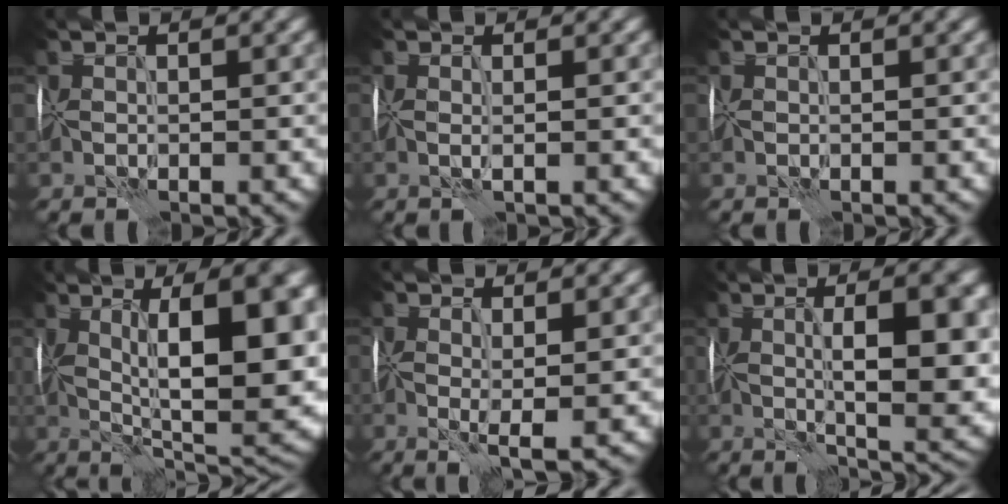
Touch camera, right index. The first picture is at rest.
{"total": 0.5, "force": [-0.2, -0.3, 0.4], "torque": [-0.005, -0.005, -0.006]}
{"total": 0.0}
{"total": 16.2, "force": [1.8, 5.9, 14.9], "torque": [-0.191, 0.008, 0.029]}
{"total": 2.5, "force": [-0.3, 0.3, 2.4], "torque": [-0.047, -0.011, -0.008]}
{"total": 11.5, "force": [0.4, 3.7, 10.9], "torque": [-0.142, -0.005, 0.004]}